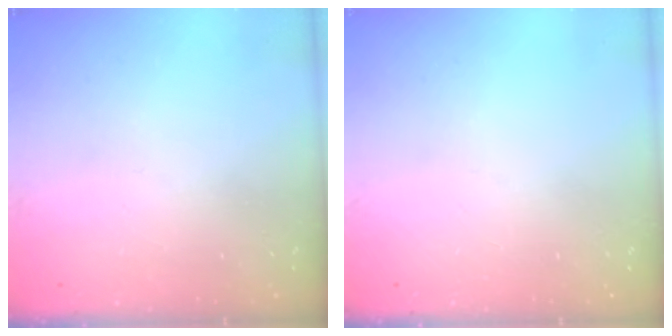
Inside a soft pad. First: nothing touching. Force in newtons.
{"total": 0.0}